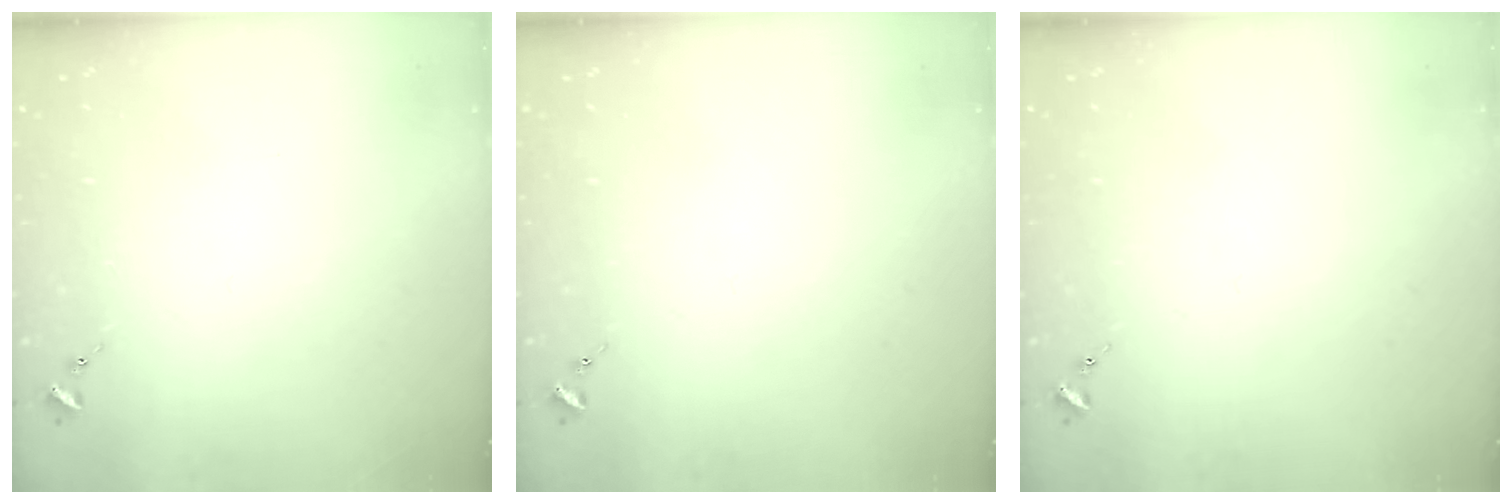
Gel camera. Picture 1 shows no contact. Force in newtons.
{"total": 0.0}
{"total": 0.0}